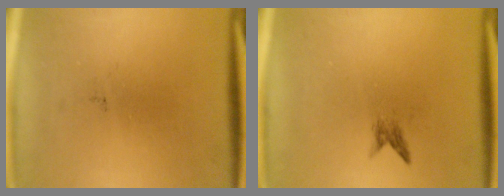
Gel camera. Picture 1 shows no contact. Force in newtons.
{"total": 0.9}